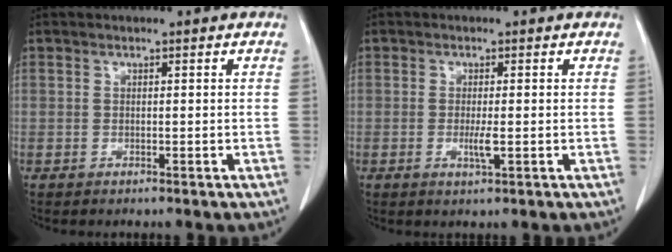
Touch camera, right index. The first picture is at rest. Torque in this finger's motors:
{"motor_torque": [0.85, 0.04, 0.16, 0.06]}